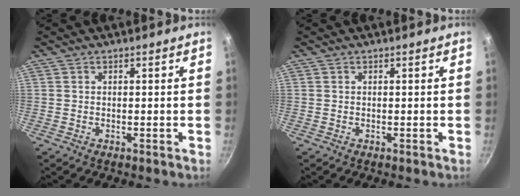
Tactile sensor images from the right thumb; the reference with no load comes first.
{"total": 0.0}